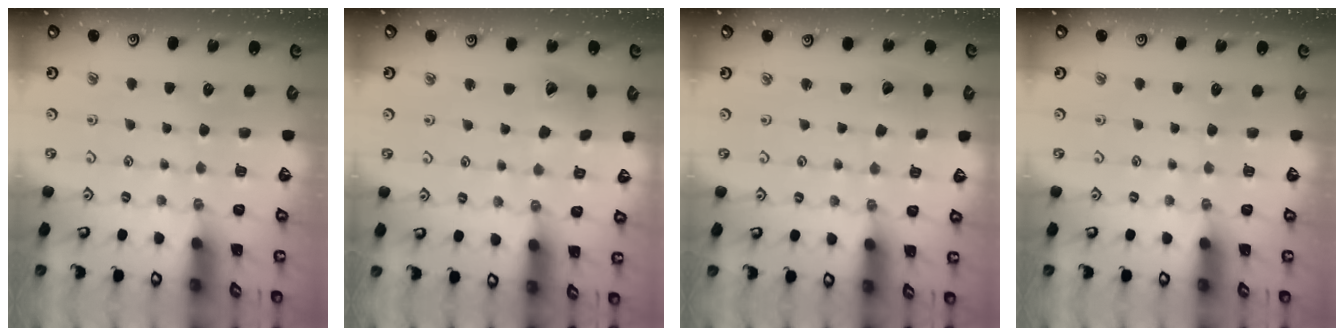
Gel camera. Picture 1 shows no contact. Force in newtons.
{"total": 7.2, "press": 7.1, "slide": 1.0}
{"total": 2.2, "press": 2.2, "slide": 0.2}
{"total": 0.0}